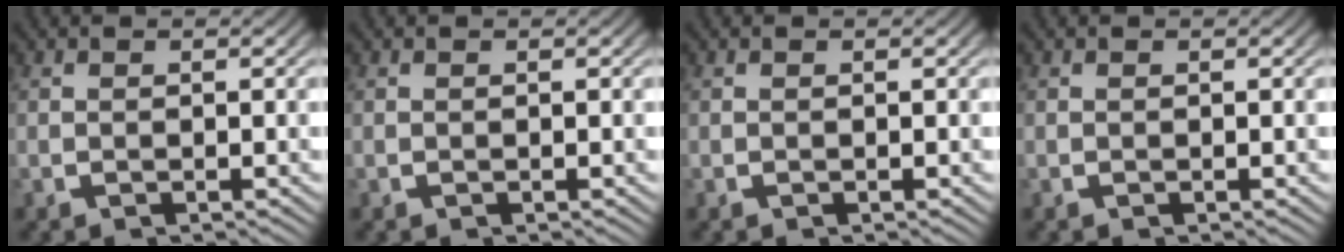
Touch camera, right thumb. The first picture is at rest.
{"total": 0.0}
{"total": 0.0}
{"total": 0.0}